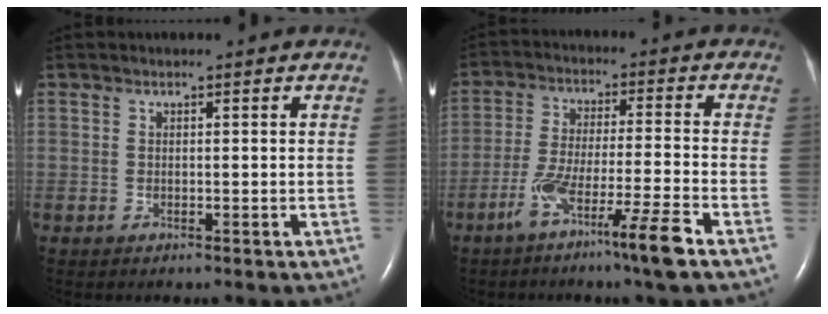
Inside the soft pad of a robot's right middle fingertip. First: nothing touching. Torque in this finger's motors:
{"motor_torque": [1.08, -1.06, 0.18, 0.14]}